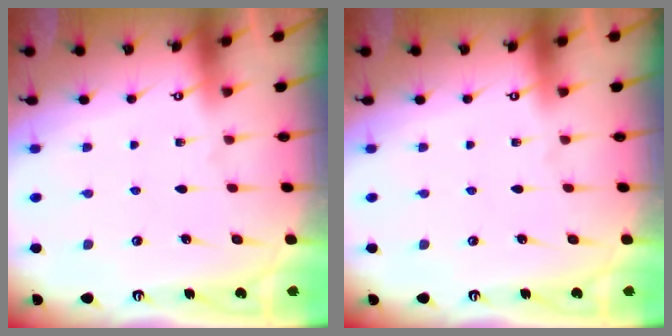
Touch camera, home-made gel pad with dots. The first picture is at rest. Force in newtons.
{"total": 0.0}